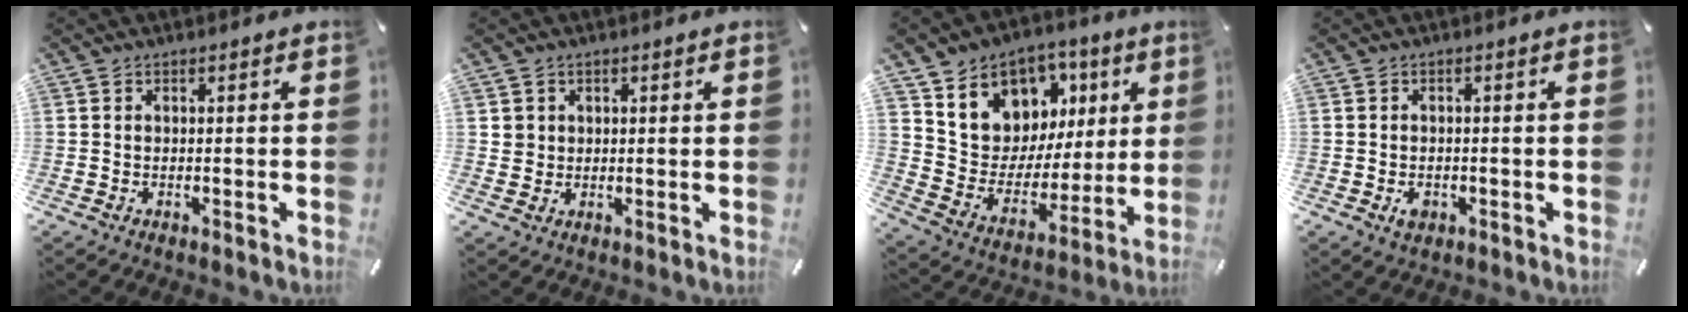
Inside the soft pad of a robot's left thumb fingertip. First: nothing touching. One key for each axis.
{"total": 3.1, "fx": 1.2, "fy": 2.8, "fz": -0.3, "tx": 0.005, "ty": 0.002, "tz": 0.021}
{"total": 11.6, "fx": 5.5, "fy": 10.1, "fz": 1.8, "tx": -0.027, "ty": -0.060, "tz": 0.108}
{"total": 2.8, "fx": -0.9, "fy": 2.1, "fz": 1.6, "tx": -0.019, "ty": 0.001, "tz": -0.016}